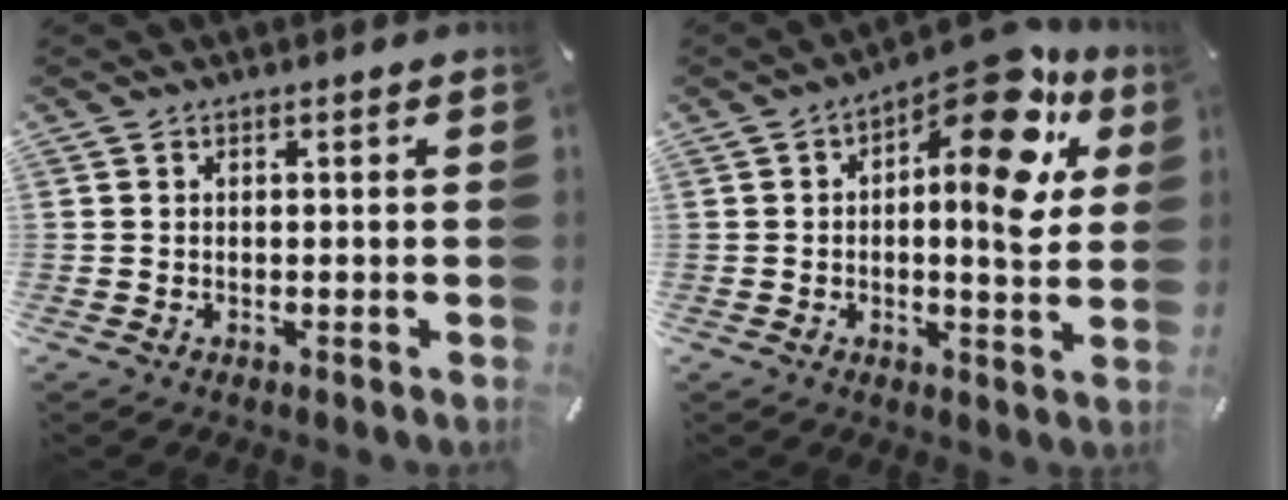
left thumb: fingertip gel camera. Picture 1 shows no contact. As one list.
[{"total": 16.2, "force": [7.9, 6.2, 12.7], "torque": [-0.159, -0.072, 0.123]}]